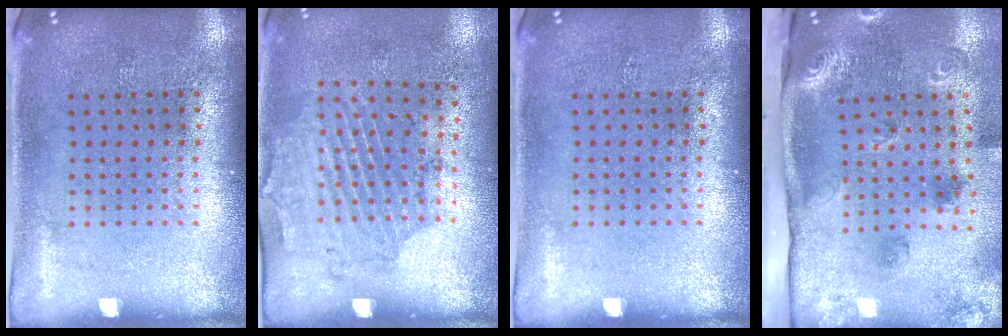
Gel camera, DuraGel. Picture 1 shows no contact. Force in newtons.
{"total": 1.8, "press": 1.2, "slide": 1.3}
{"total": 0.0}
{"total": 2.3, "press": 1.8, "slide": 1.5}